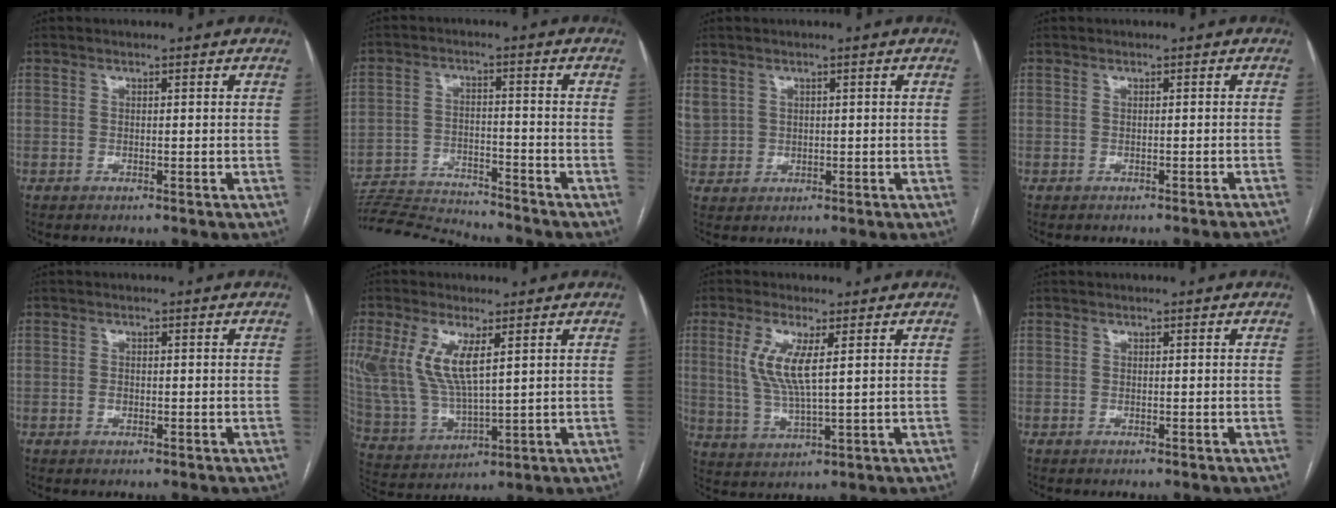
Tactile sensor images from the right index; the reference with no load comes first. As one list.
[{"total": 12.4, "force": [-12.2, -0.3, 1.9], "torque": [-0.034, 0.002, -0.202]}, {"total": 5.0, "force": [1.8, 4.5, 1.4], "torque": [-0.049, 0.013, 0.050]}, {"total": 4.2, "force": [-4.0, -0.8, 1.2], "torque": [-0.004, -0.012, -0.043]}, {"total": 0.9, "force": [-0.3, 0.6, 0.6], "torque": [-0.012, 0.002, -0.004]}, {"total": 11.1, "force": [4.0, 3.8, 9.6], "torque": [-0.227, -0.002, 0.091]}, {"total": 7.4, "force": [2.1, 1.3, 7.0], "torque": [-0.156, -0.004, 0.045]}, {"total": 0.0}]